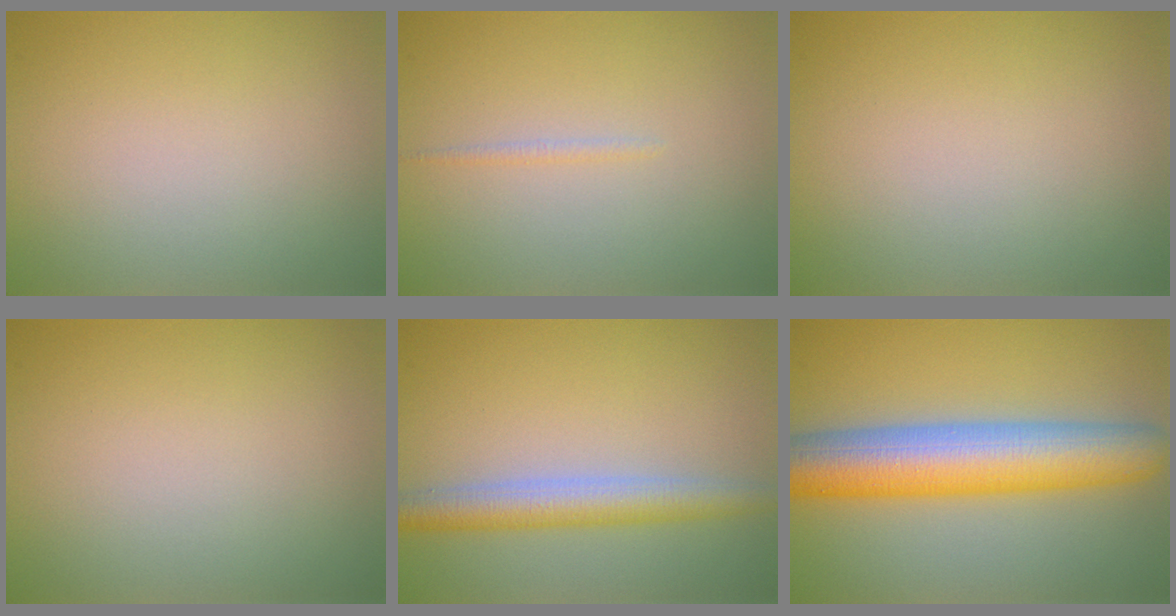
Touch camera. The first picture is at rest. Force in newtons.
{"total": 0.6, "press": 0.6, "slide": 0.1}
{"total": 0.0}
{"total": 0.0}
{"total": 4.1, "press": 4.1, "slide": 0.1}
{"total": 9.9, "press": 9.9, "slide": 0.1}